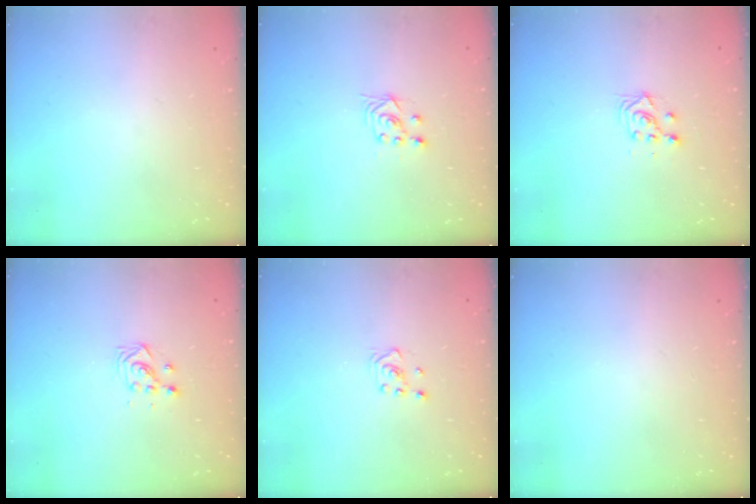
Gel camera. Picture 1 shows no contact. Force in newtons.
{"total": 2.9, "press": 2.5, "slide": 1.4}
{"total": 4.6, "press": 4.5, "slide": 0.6}
{"total": 2.9, "press": 2.9, "slide": 0.3}
{"total": 2.8, "press": 2.6, "slide": 1.1}
{"total": 0.0}